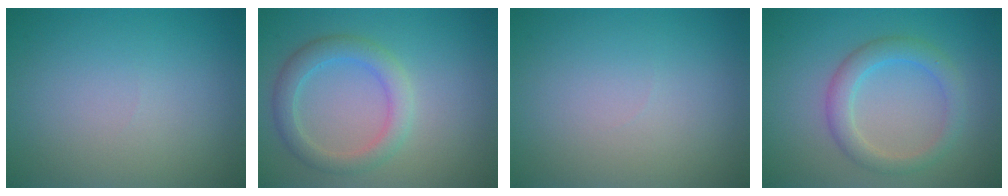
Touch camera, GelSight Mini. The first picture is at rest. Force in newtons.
{"total": 3.3, "press": 3.3, "slide": 0.2}
{"total": 0.0}
{"total": 3.1, "press": 3.1, "slide": 0.2}